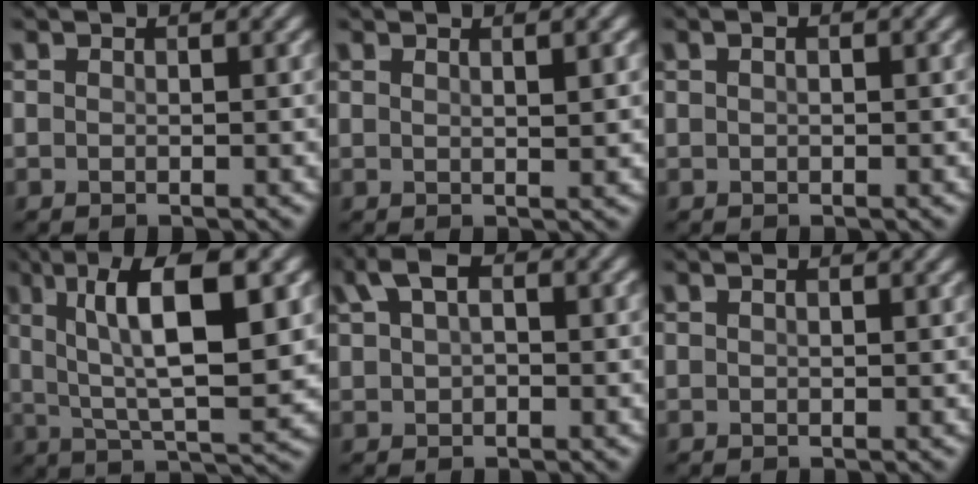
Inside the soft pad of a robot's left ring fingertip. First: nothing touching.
{"total": 2.0, "force": [0.9, 0.5, 1.7], "torque": [-0.018, 0.004, 0.009]}
{"total": 1.3, "force": [0.6, 0.7, 1.0], "torque": [-0.012, -0.002, 0.004]}
{"total": 11.0, "force": [3.2, 3.1, 10.1], "torque": [-0.159, 0.010, 0.055]}
{"total": 4.8, "force": [1.7, 2.8, 3.5], "torque": [-0.066, 0.015, 0.025]}
{"total": 0.7, "force": [0.3, 0.2, 0.6], "torque": [-0.010, 0.000, 0.004]}